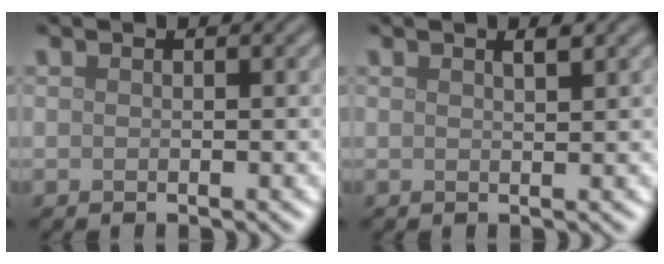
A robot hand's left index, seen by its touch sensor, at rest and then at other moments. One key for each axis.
{"total": 1.1, "fx": 0.7, "fy": 0.2, "fz": 0.7, "tx": -0.010, "ty": 0.001, "tz": 0.011}